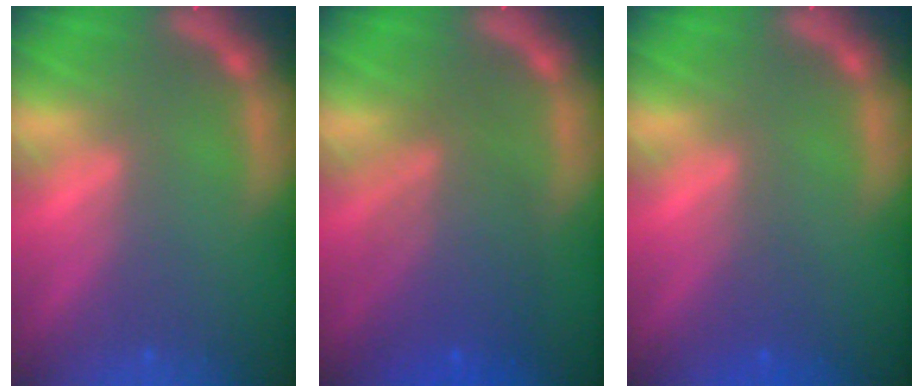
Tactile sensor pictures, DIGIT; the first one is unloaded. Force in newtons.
{"total": 6.6}
{"total": 1.5}